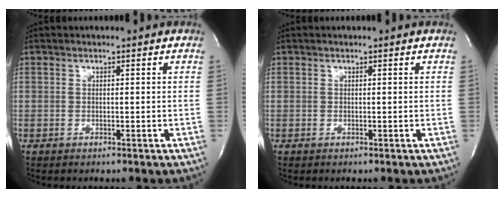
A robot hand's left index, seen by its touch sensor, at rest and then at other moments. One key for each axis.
{"total": 0.0}